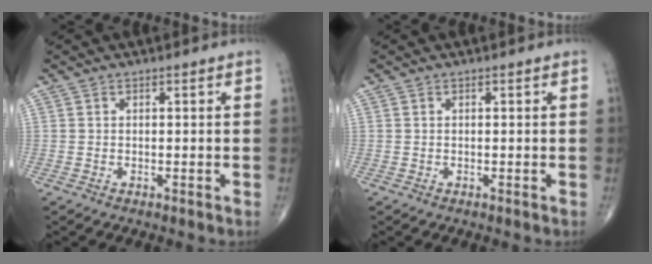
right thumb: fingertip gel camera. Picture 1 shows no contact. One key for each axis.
{"total": 0.0}